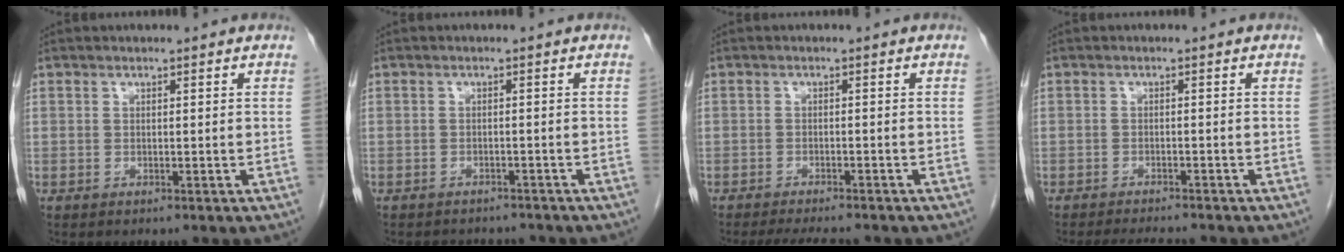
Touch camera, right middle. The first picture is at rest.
{"total": 5.3, "force": [-5.0, 1.8, 0.8], "torque": [-0.009, 0.001, -0.060]}
{"total": 6.6, "force": [-5.9, 1.1, 2.7], "torque": [-0.036, -0.011, -0.087]}
{"total": 5.0, "force": [-4.8, 0.3, 1.5], "torque": [-0.020, -0.011, -0.073]}